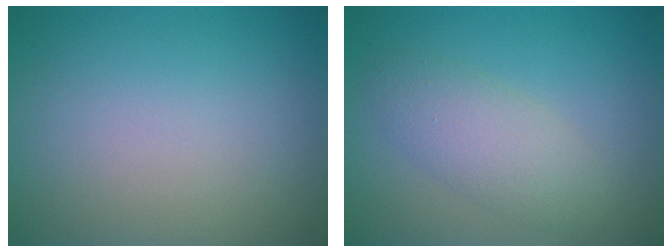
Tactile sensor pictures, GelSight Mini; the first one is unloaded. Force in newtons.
{"total": 3.3, "press": 3.3, "slide": 0.2}